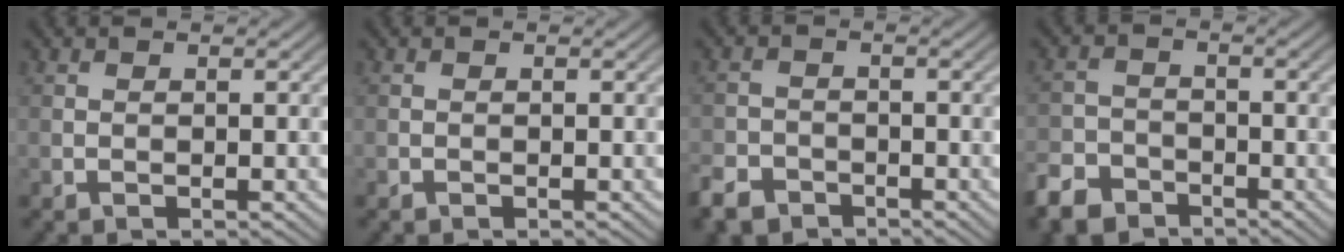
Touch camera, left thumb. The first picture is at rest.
{"total": 0.0}
{"total": 4.1, "force": [-3.2, 2.2, 1.2], "torque": [-0.029, -0.005, -0.068]}
{"total": 5.2, "force": [-4.0, 2.8, 1.7], "torque": [-0.039, -0.004, -0.087]}